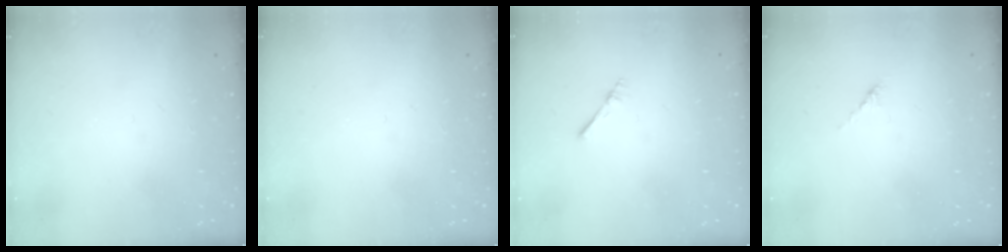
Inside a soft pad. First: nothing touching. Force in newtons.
{"total": 0.0}
{"total": 2.2, "press": 2.1, "slide": 0.3}
{"total": 2.7, "press": 2.7, "slide": 0.7}